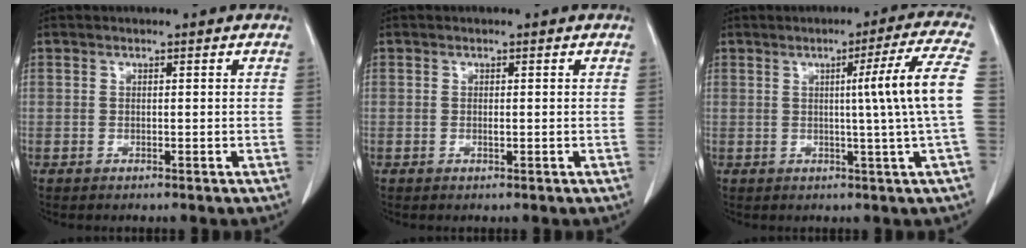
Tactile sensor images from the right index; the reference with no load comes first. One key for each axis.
{"total": 0.6, "fx": 0.0, "fy": 0.2, "fz": 0.5, "tx": -0.011, "ty": -0.001, "tz": 0.000}
{"total": 9.4, "fx": 0.5, "fy": -2.6, "fz": 9.0, "tx": -0.122, "ty": 0.000, "tz": 0.011}